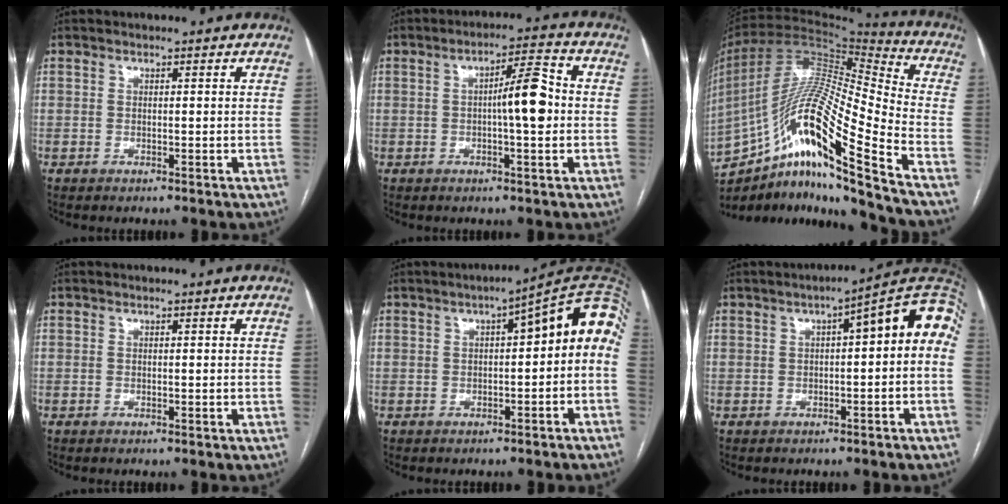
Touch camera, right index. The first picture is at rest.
{"total": 7.2, "force": [-0.3, 1.1, 7.1], "torque": [-0.110, 0.015, -0.007]}
{"total": 22.2, "force": [-13.8, 0.2, 17.4], "torque": [-0.341, -0.002, -0.253]}
{"total": 0.0}
{"total": 10.5, "force": [0.8, 2.8, 10.1], "torque": [-0.133, 0.043, 0.004]}
{"total": 10.0, "force": [1.0, 2.2, 9.7], "torque": [-0.128, 0.042, 0.006]}